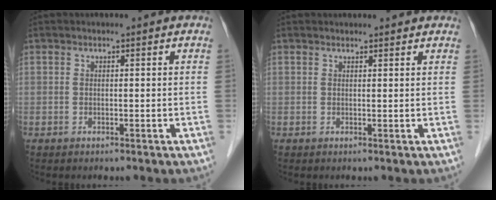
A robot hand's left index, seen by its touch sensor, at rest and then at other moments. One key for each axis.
{"total": 3.1, "fx": 2.9, "fy": 0.7, "fz": 0.8, "tx": -0.013, "ty": 0.019, "tz": 0.031}